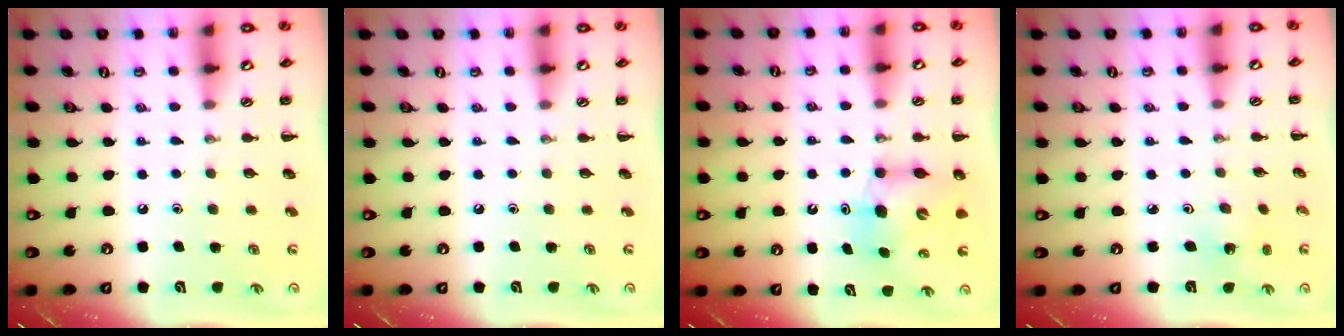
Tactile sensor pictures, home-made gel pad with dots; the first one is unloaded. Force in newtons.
{"total": 0.0}
{"total": 6.7, "press": 6.6, "slide": 1.0}
{"total": 2.0, "press": 1.9, "slide": 0.7}